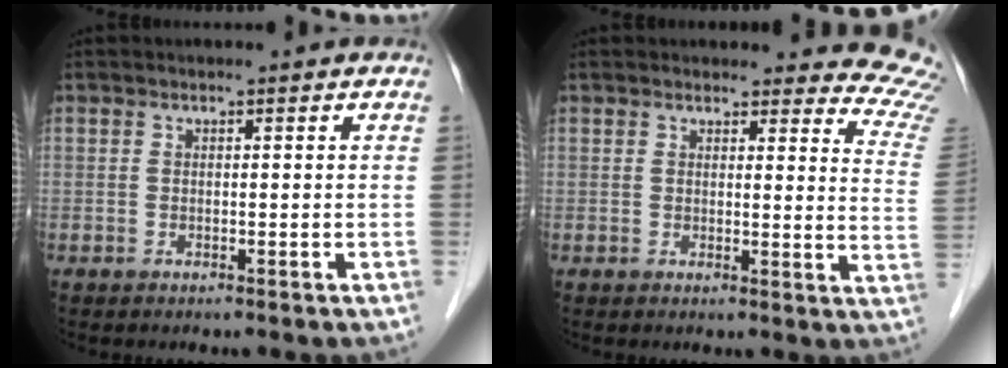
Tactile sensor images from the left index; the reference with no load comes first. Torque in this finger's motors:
{"motor_torque": [0.78, -1.04, 0.25, 0.03]}